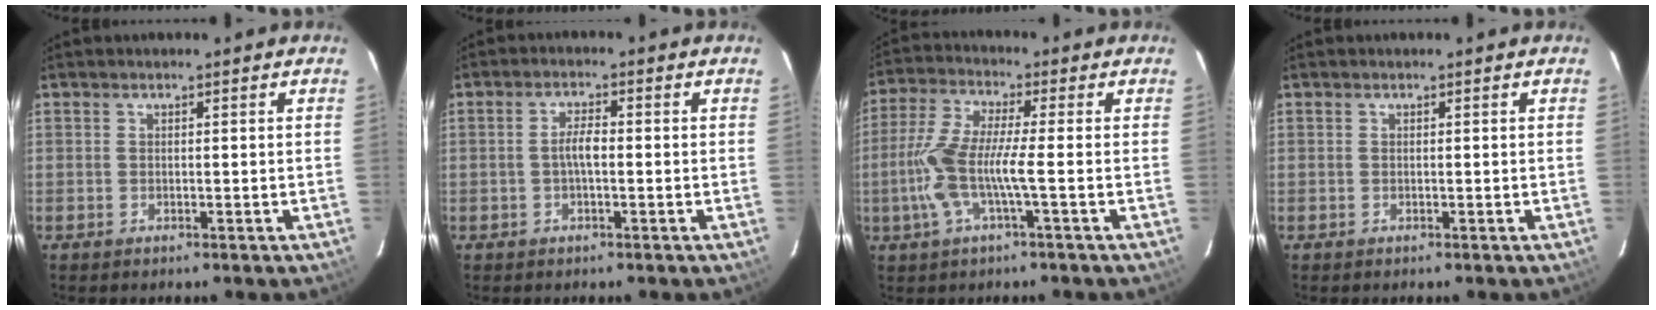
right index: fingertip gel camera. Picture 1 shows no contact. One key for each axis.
{"total": 2.8, "fx": -0.5, "fy": 0.7, "fz": 2.7, "tx": -0.053, "ty": 0.006, "tz": -0.009}
{"total": 9.9, "fx": -2.5, "fy": 1.0, "fz": 9.6, "tx": -0.212, "ty": -0.001, "tz": -0.048}
{"total": 0.0}